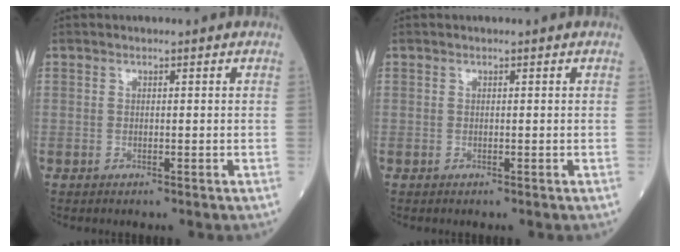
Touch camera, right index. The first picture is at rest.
{"total": 0.0}